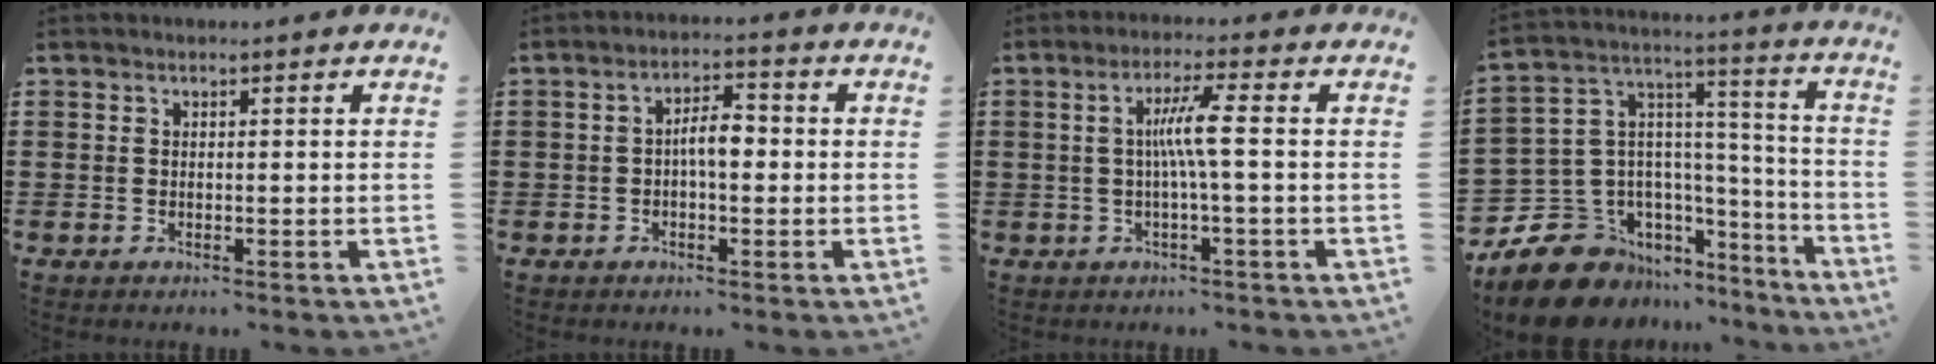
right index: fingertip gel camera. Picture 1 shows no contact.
{"total": 4.1, "force": [-0.3, 1.5, 3.8], "torque": [-0.071, 0.009, -0.008]}
{"total": 5.4, "force": [-0.1, -0.2, 5.4], "torque": [-0.101, -0.003, -0.009]}
{"total": 12.0, "force": [-8.1, 8.2, 3.0], "torque": [-0.106, 0.005, -0.154]}